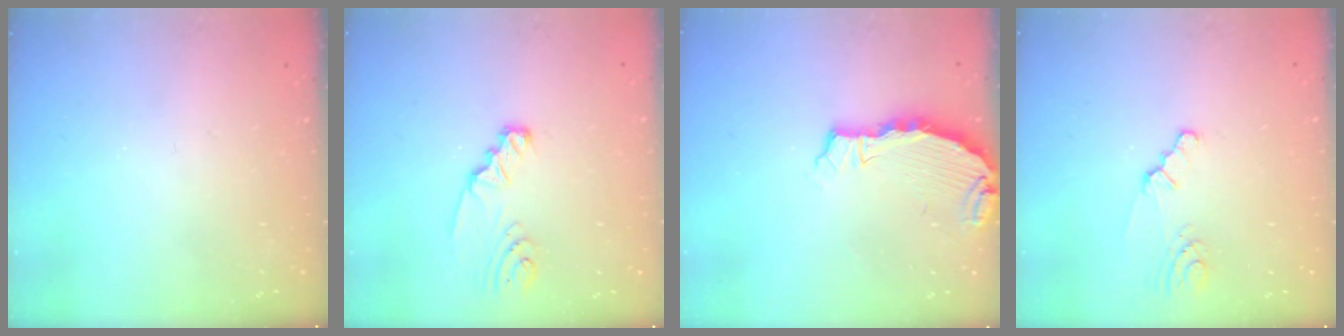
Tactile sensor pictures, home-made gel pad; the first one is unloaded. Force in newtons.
{"total": 3.0, "press": 3.0, "slide": 0.3}
{"total": 4.5, "press": 4.4, "slide": 0.4}
{"total": 2.3, "press": 2.3, "slide": 0.4}